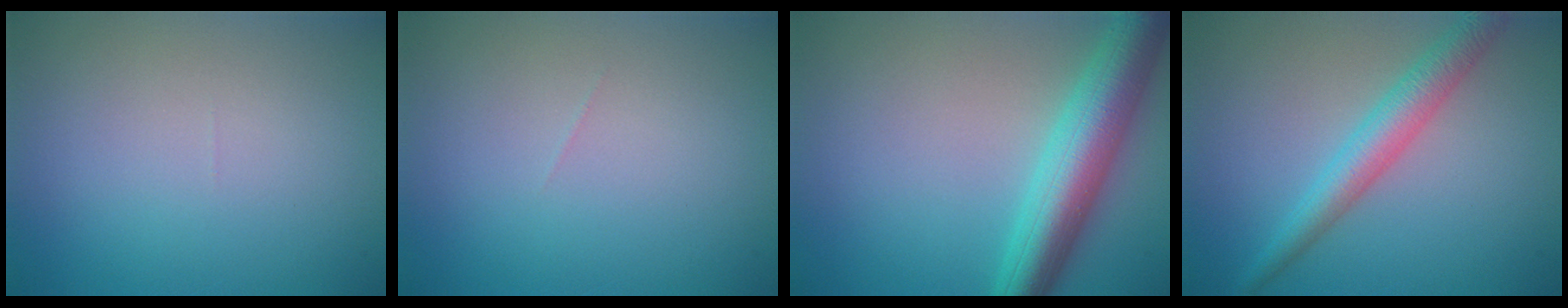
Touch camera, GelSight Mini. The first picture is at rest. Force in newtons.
{"total": 0.0}
{"total": 7.1, "press": 7.0, "slide": 0.2}
{"total": 3.7, "press": 3.7, "slide": 0.1}